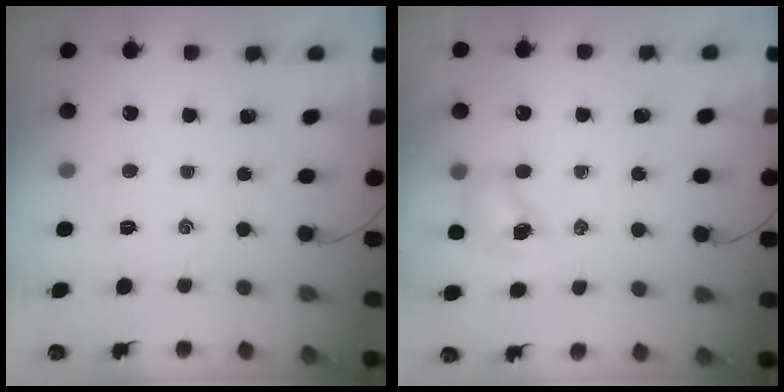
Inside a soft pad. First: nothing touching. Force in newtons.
{"total": 5.8, "press": 5.8, "slide": 0.4}